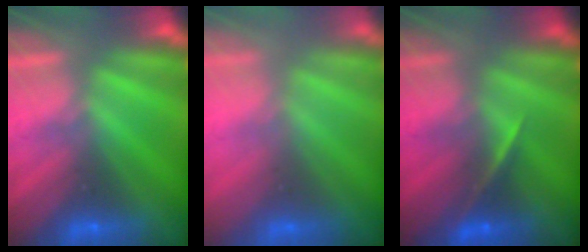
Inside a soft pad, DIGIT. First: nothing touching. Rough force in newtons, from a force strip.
{"total": 2.9}
{"total": 2.1}